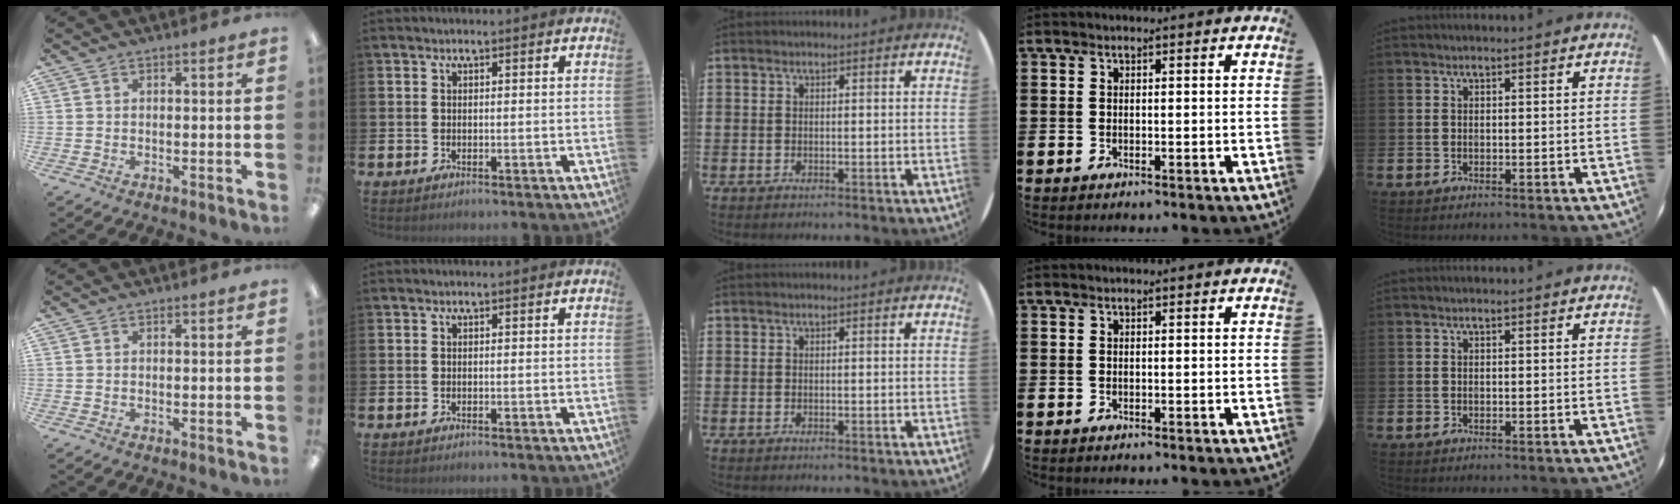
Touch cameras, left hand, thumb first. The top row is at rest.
{}